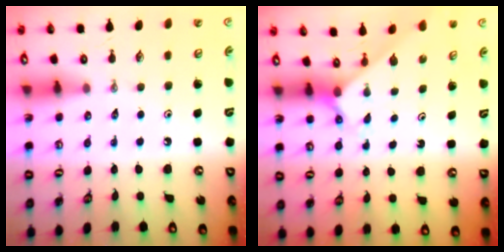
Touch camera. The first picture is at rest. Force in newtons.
{"total": 2.3, "press": 2.3, "slide": 0.1}